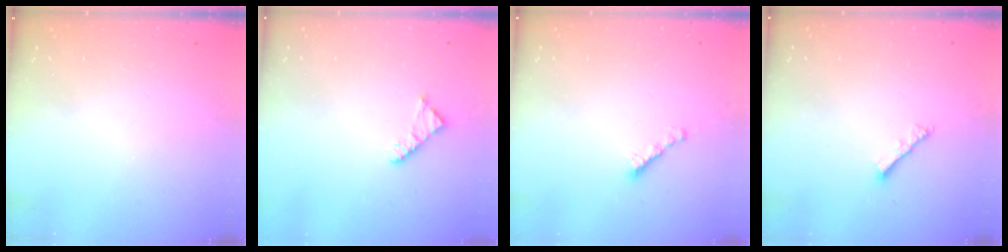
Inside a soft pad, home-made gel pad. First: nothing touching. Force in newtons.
{"total": 2.3, "press": 2.3, "slide": 0.4}
{"total": 2.2, "press": 2.1, "slide": 0.5}
{"total": 2.8, "press": 2.8, "slide": 0.6}